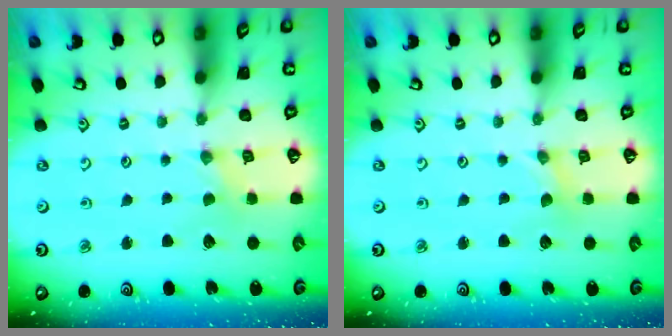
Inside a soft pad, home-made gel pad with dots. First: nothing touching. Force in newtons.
{"total": 0.0}